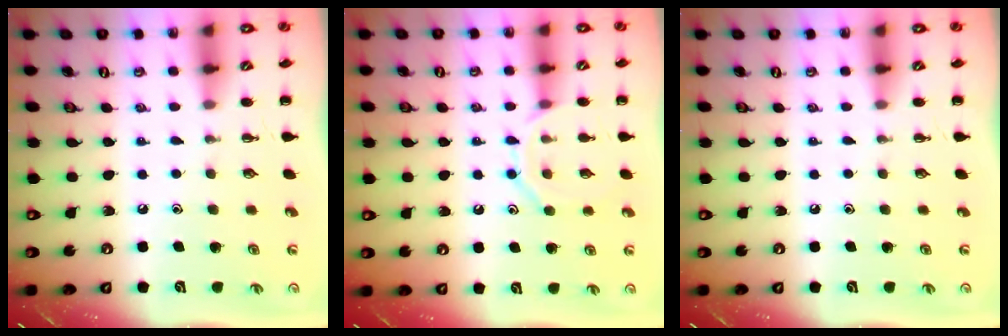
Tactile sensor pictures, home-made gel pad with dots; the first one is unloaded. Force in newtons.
{"total": 10.2, "press": 10.1, "slide": 0.6}
{"total": 0.0}